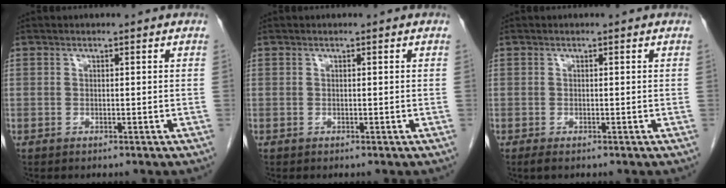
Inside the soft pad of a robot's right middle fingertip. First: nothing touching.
{"total": 0.0}
{"total": 1.0, "force": [-0.7, 0.3, 0.7], "torque": [-0.013, -0.002, -0.009]}